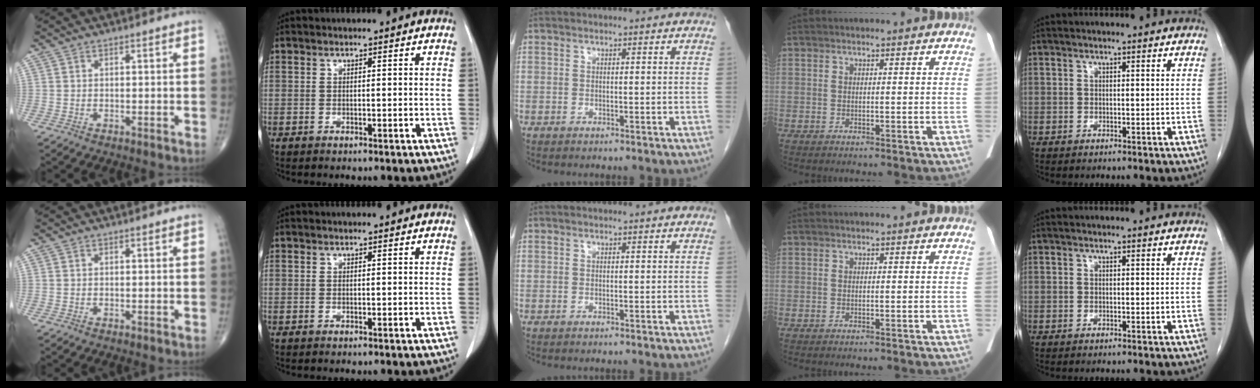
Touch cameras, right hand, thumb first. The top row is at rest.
{}